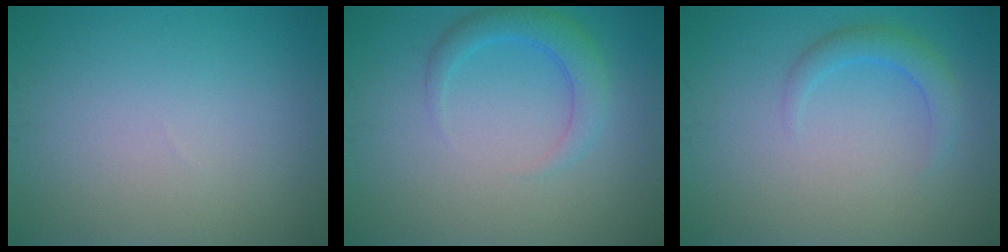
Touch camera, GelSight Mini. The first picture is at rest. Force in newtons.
{"total": 2.8, "press": 2.8, "slide": 0.2}
{"total": 2.1, "press": 2.1, "slide": 0.3}